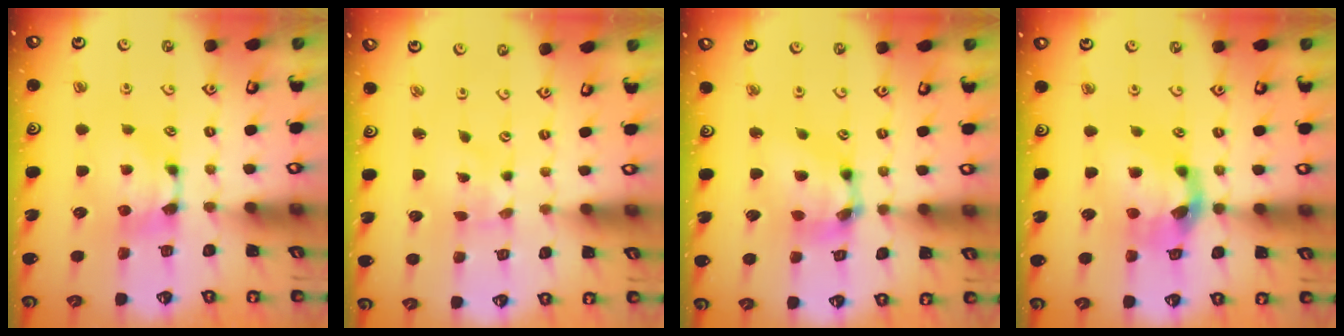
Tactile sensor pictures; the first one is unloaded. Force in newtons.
{"total": 4.5, "press": 4.4, "slide": 1.1}
{"total": 6.6, "press": 6.3, "slide": 1.9}
{"total": 5.2, "press": 4.6, "slide": 2.2}